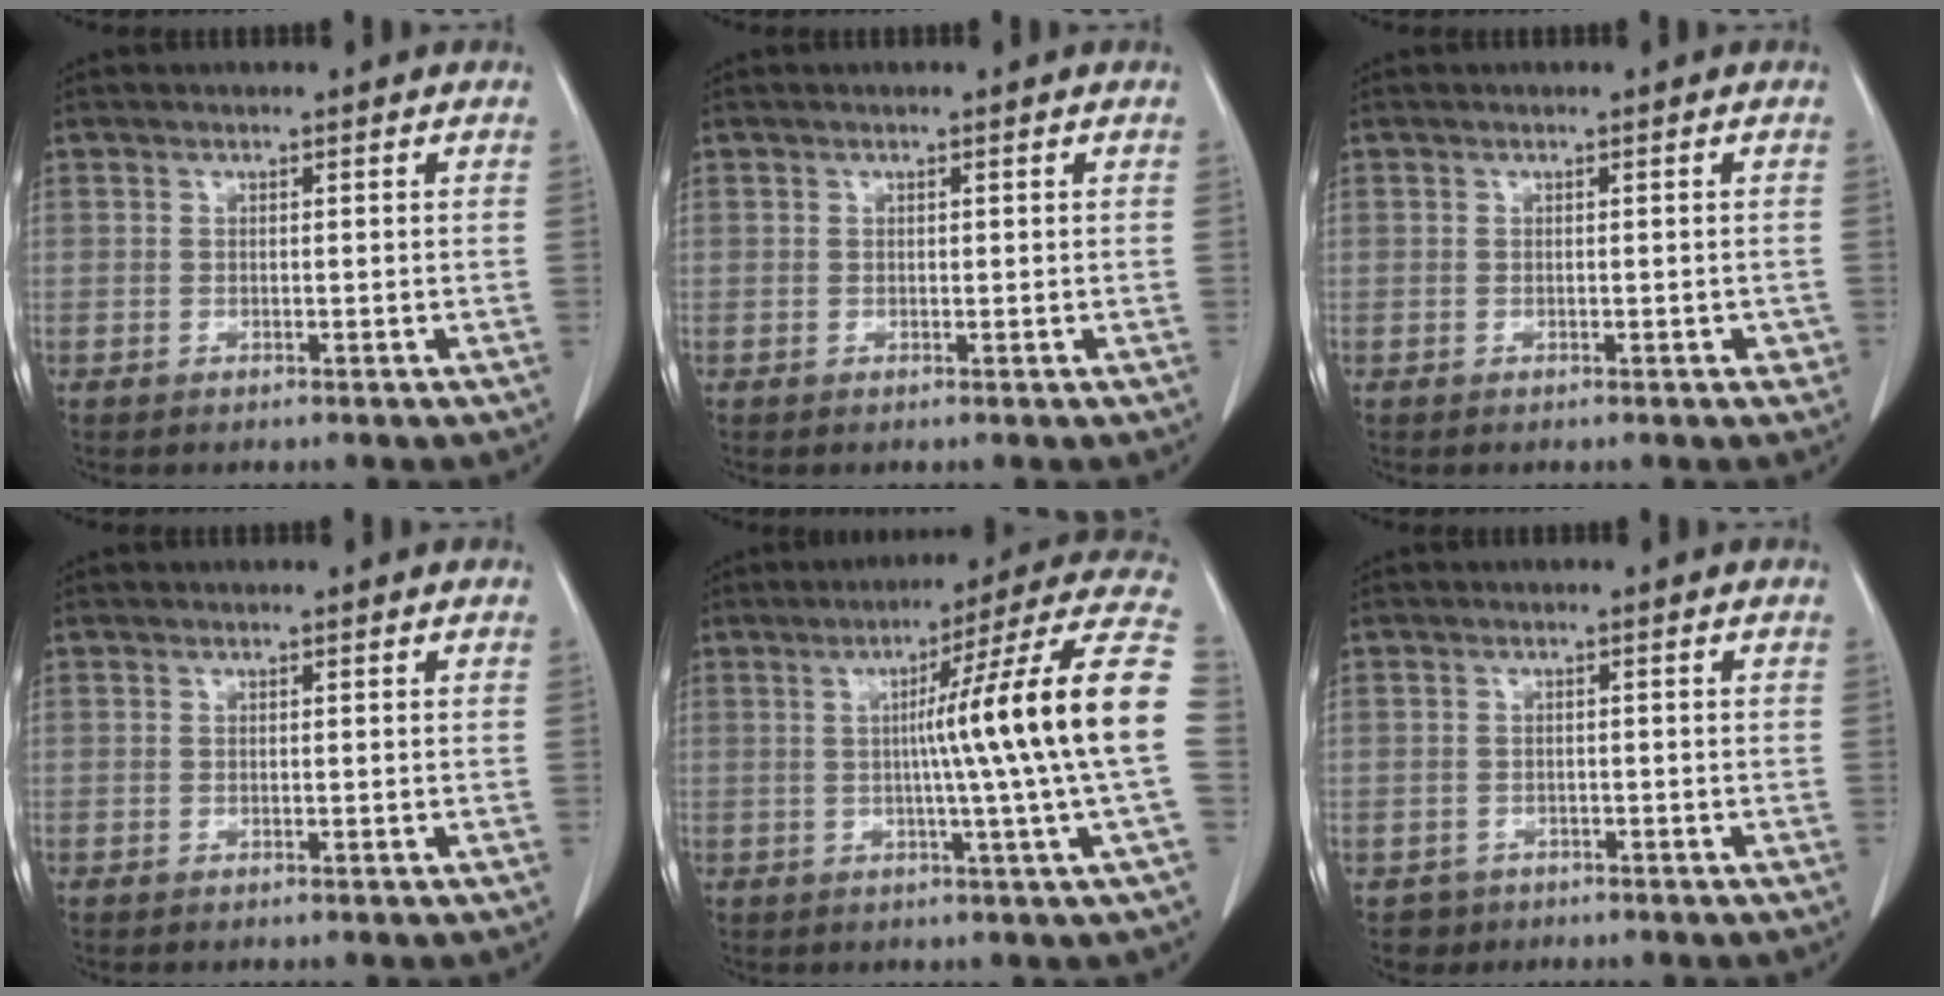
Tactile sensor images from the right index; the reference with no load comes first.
{"total": 0.0}
{"total": 1.0, "force": [-0.2, 0.5, 0.9], "torque": [-0.007, 0.001, -0.002]}
{"total": 0.0}
{"total": 18.3, "force": [0.1, -2.9, 18.0], "torque": [-0.230, 0.007, -0.014]}
{"total": 2.6, "force": [-1.4, 2.2, -0.4], "torque": [0.004, 0.010, -0.025]}